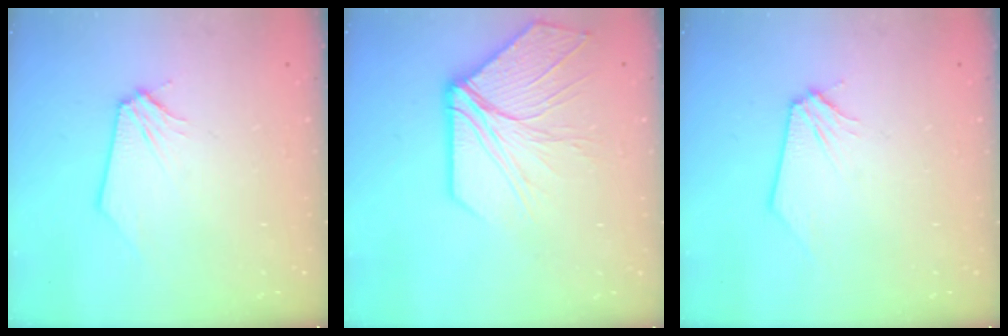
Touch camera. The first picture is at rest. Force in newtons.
{"total": 11.4, "press": 11.3, "slide": 1.2}
{"total": 0.0}